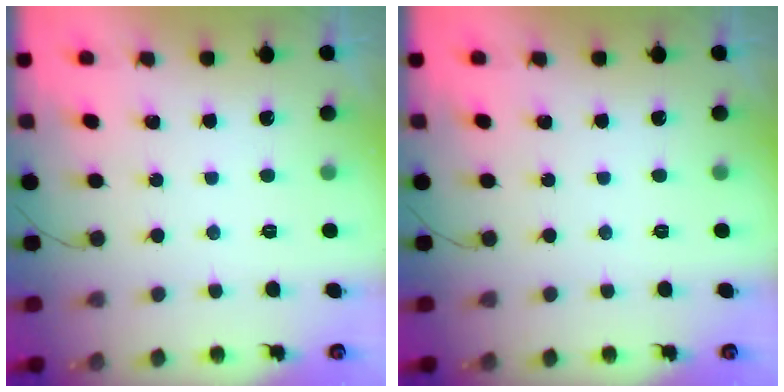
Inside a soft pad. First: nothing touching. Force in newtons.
{"total": 0.0}